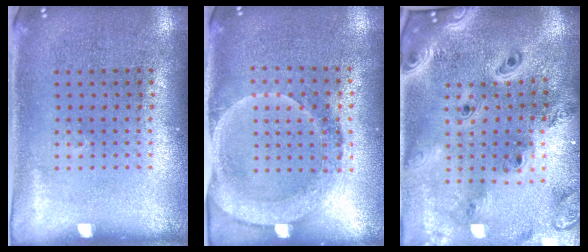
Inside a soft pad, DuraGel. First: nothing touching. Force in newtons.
{"total": 1.9, "press": 1.7, "slide": 0.9}
{"total": 3.4, "press": 2.8, "slide": 2.0}